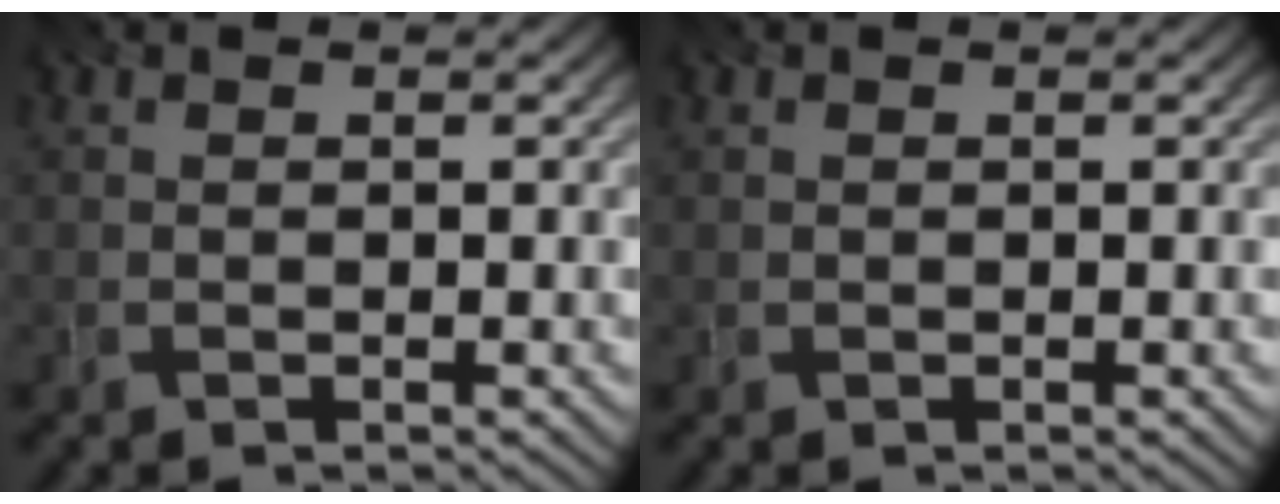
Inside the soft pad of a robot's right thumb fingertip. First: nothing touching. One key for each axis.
{"total": 0.0}